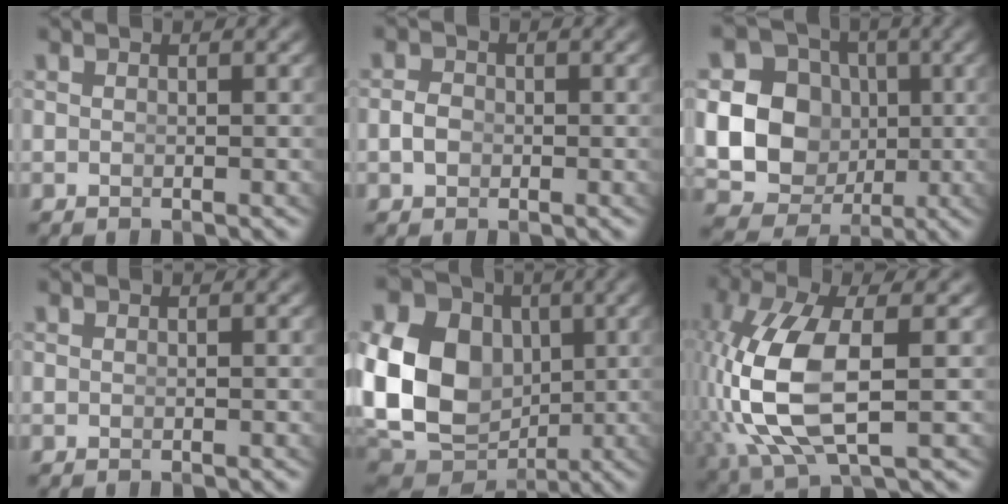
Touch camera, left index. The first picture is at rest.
{"total": 0.9, "force": [-0.5, 0.6, 0.5], "torque": [-0.012, 0.001, -0.009]}
{"total": 17.1, "force": [-0.6, 15.1, 8.1], "torque": [-0.171, -0.049, -0.012]}
{"total": 0.0}
{"total": 15.8, "force": [0.2, 12.8, 9.3], "torque": [-0.186, -0.039, 0.013]}
{"total": 8.5, "force": [-0.2, 3.9, 7.5], "torque": [-0.198, -0.025, 0.018]}